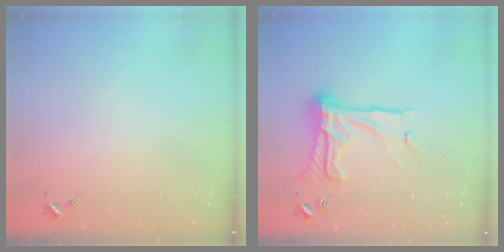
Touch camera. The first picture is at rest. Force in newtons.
{"total": 19.5, "press": 19.5, "slide": 1.2}